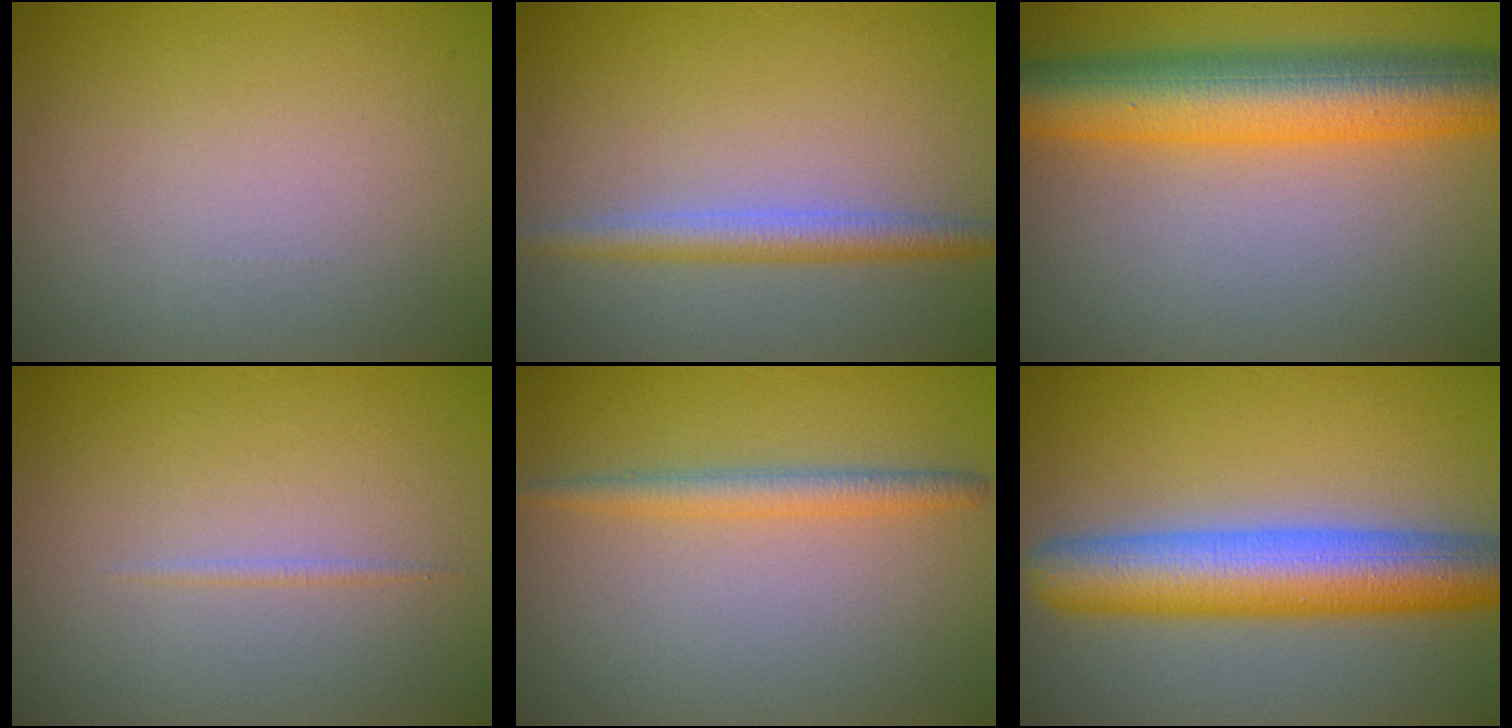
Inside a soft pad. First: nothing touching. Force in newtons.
{"total": 2.7, "press": 2.7, "slide": 0.0}
{"total": 9.3, "press": 9.3, "slide": 0.1}
{"total": 0.5, "press": 0.5, "slide": 0.0}
{"total": 2.1, "press": 2.1, "slide": 0.2}
{"total": 8.6, "press": 8.6, "slide": 0.3}